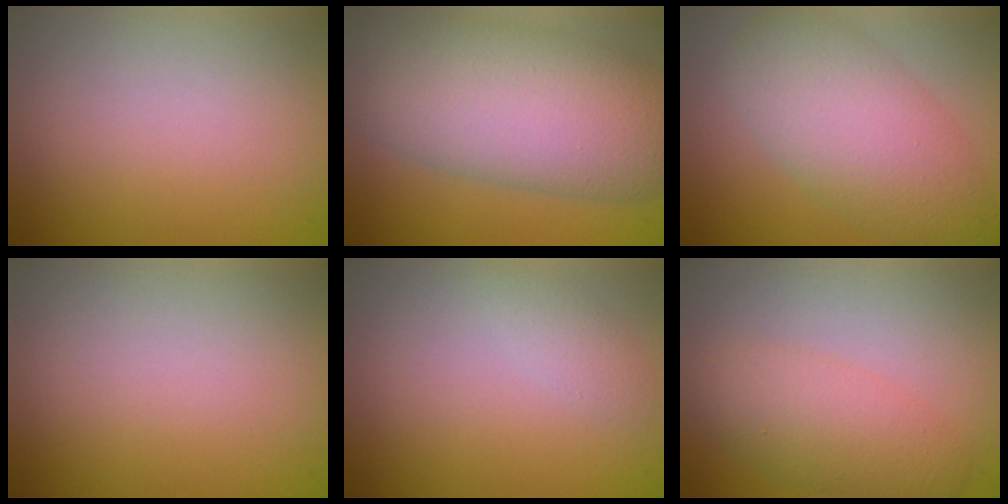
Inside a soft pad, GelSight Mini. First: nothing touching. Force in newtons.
{"total": 11.2, "press": 11.2, "slide": 0.6}
{"total": 7.5, "press": 7.5, "slide": 0.1}
{"total": 0.0}
{"total": 1.3, "press": 1.3, "slide": 0.1}
{"total": 4.0, "press": 4.0, "slide": 0.1}